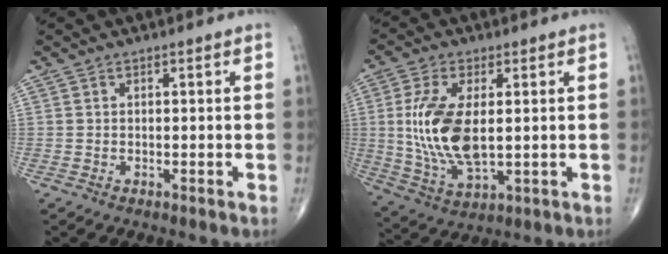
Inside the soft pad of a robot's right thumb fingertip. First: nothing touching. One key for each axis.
{"total": 13.6, "fx": 1.1, "fy": 6.4, "fz": 11.9, "tx": -0.249, "ty": -0.014, "tz": 0.030}